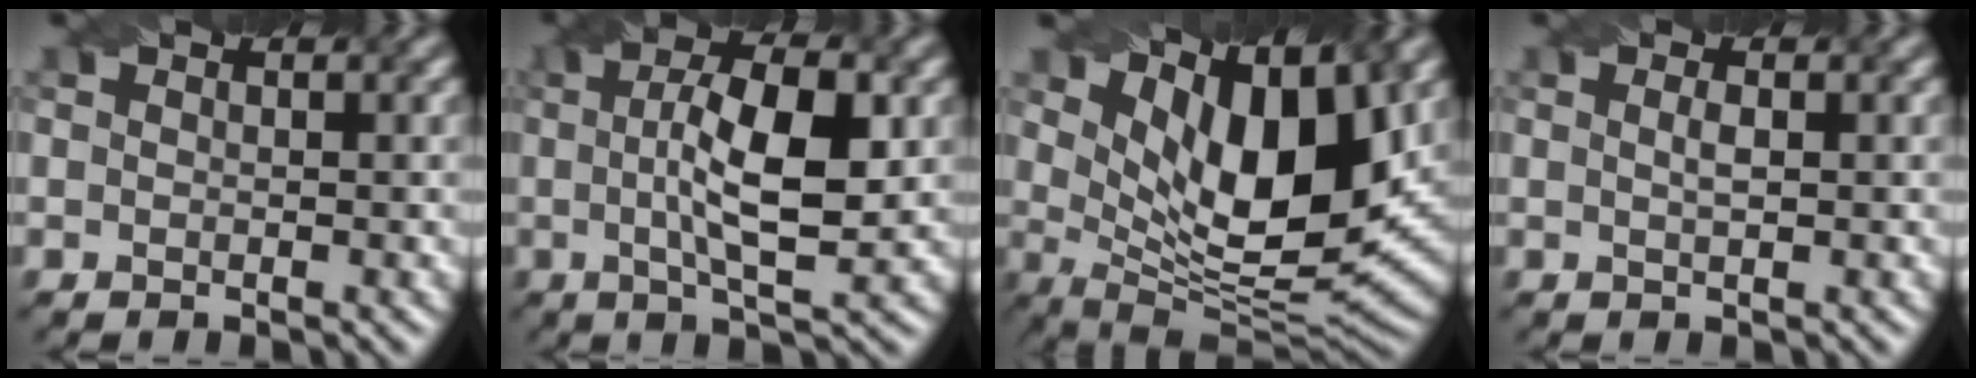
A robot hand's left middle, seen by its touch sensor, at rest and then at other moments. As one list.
[{"total": 7.9, "force": [0.7, 2.3, 7.6], "torque": [-0.122, 0.012, 0.008]}, {"total": 11.4, "force": [4.6, 4.6, 9.4], "torque": [-0.154, -0.007, 0.081]}, {"total": 1.0, "force": [0.1, 0.3, 1.0], "torque": [-0.018, 0.004, 0.002]}]